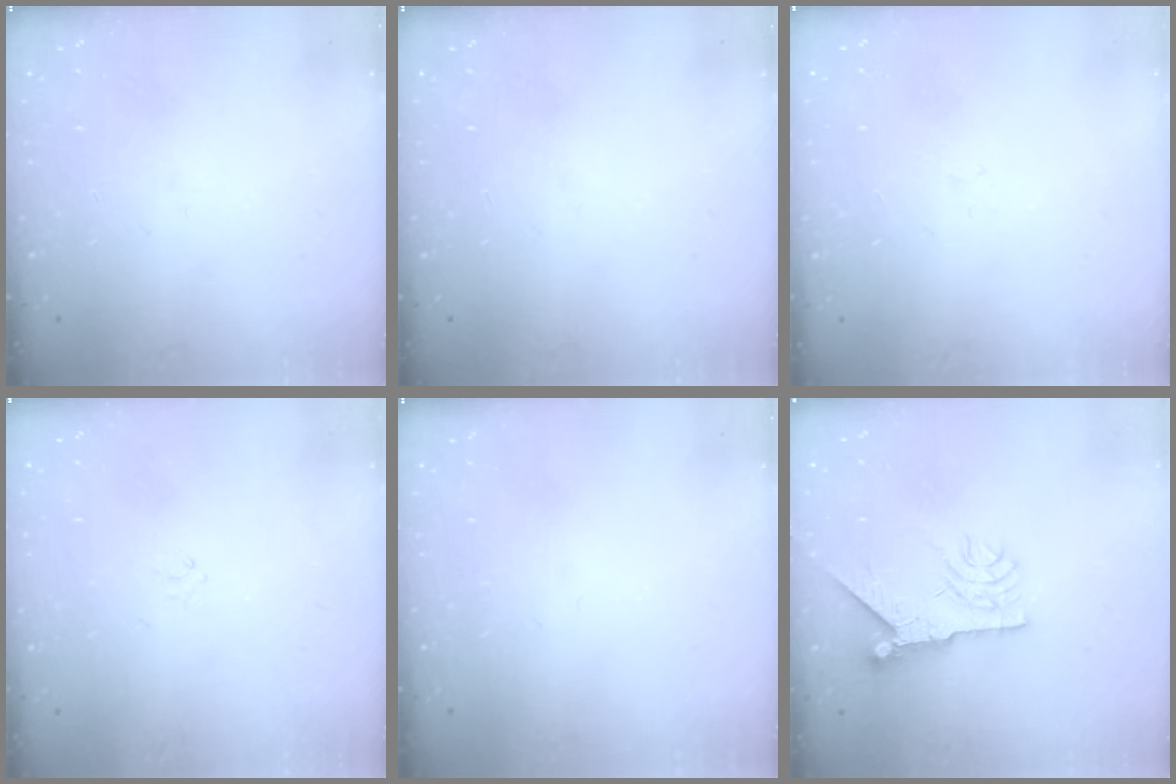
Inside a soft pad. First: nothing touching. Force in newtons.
{"total": 0.0}
{"total": 0.0}
{"total": 0.0}
{"total": 0.0}
{"total": 9.1, "press": 9.1, "slide": 1.1}